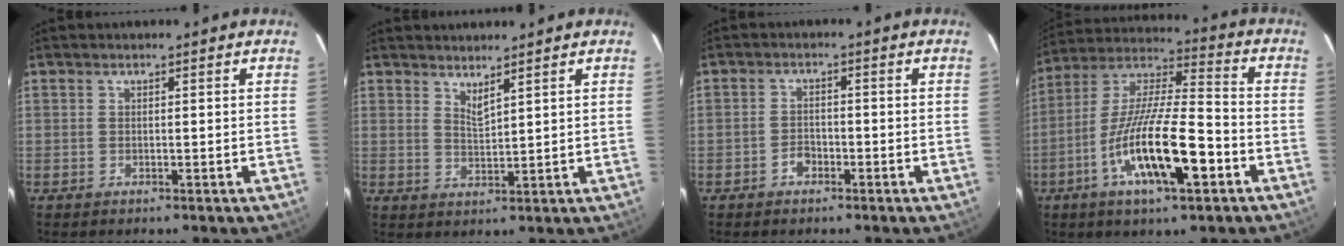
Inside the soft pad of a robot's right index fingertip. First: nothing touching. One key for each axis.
{"total": 2.7, "fx": 2.4, "fy": 0.1, "fz": 1.4, "tx": -0.023, "ty": -0.003, "tz": 0.040}
{"total": 2.5, "fx": -1.6, "fy": 1.6, "fz": 1.0, "tx": -0.020, "ty": 0.007, "tz": -0.027}
{"total": 17.9, "fx": -7.0, "fy": 4.2, "fz": 15.9, "tx": -0.304, "ty": -0.013, "tz": -0.131}